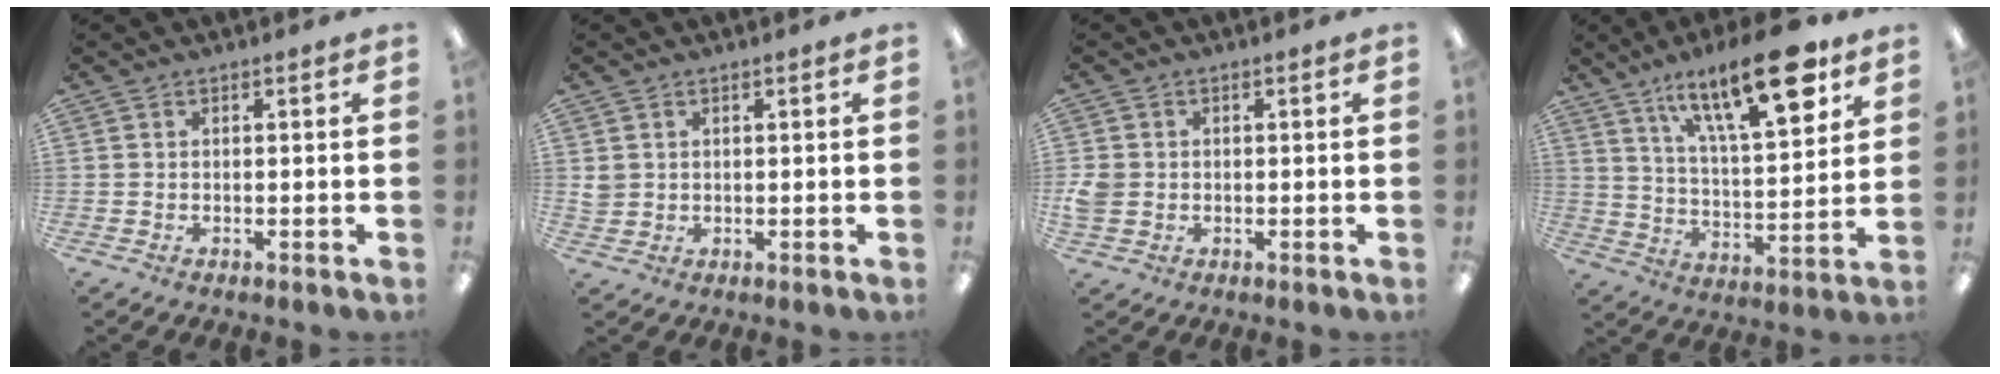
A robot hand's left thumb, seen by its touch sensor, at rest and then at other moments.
{"total": 2.4, "force": [1.1, 2.1, 0.3], "torque": [-0.011, 0.003, 0.022]}
{"total": 3.6, "force": [-0.1, 3.3, 1.4], "torque": [-0.023, 0.001, -0.004]}
{"total": 22.5, "force": [13.4, 8.1, 16.2], "torque": [-0.245, -0.063, 0.213]}